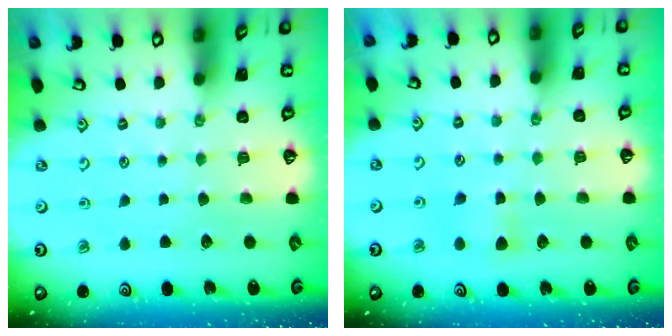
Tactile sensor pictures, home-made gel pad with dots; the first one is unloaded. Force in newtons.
{"total": 5.3, "press": 5.2, "slide": 0.8}